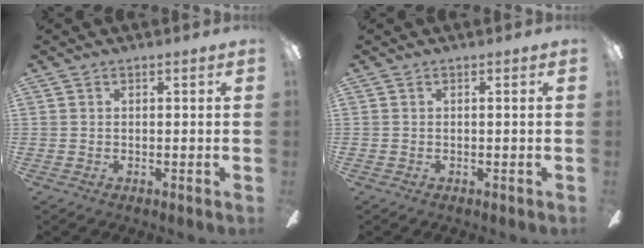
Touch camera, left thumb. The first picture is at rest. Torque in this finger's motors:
{"motor_torque": [-0.38, -0.16, -0.04, 0.23, 0.06]}